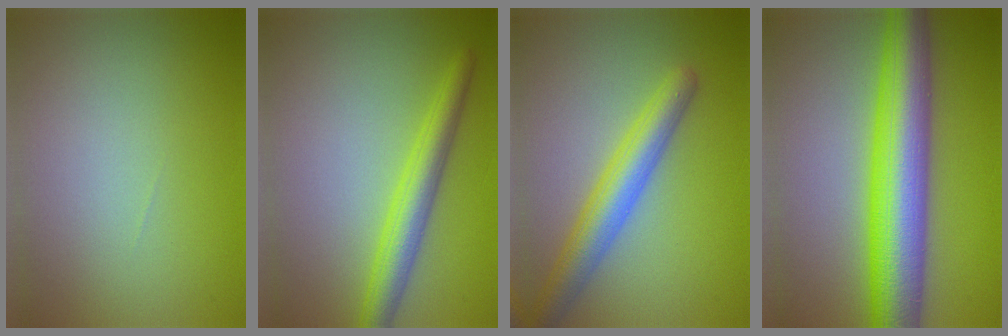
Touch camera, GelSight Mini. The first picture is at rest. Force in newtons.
{"total": 4.0, "press": 4.0, "slide": 0.2}
{"total": 4.9, "press": 4.9, "slide": 0.2}
{"total": 10.8, "press": 10.8, "slide": 0.0}